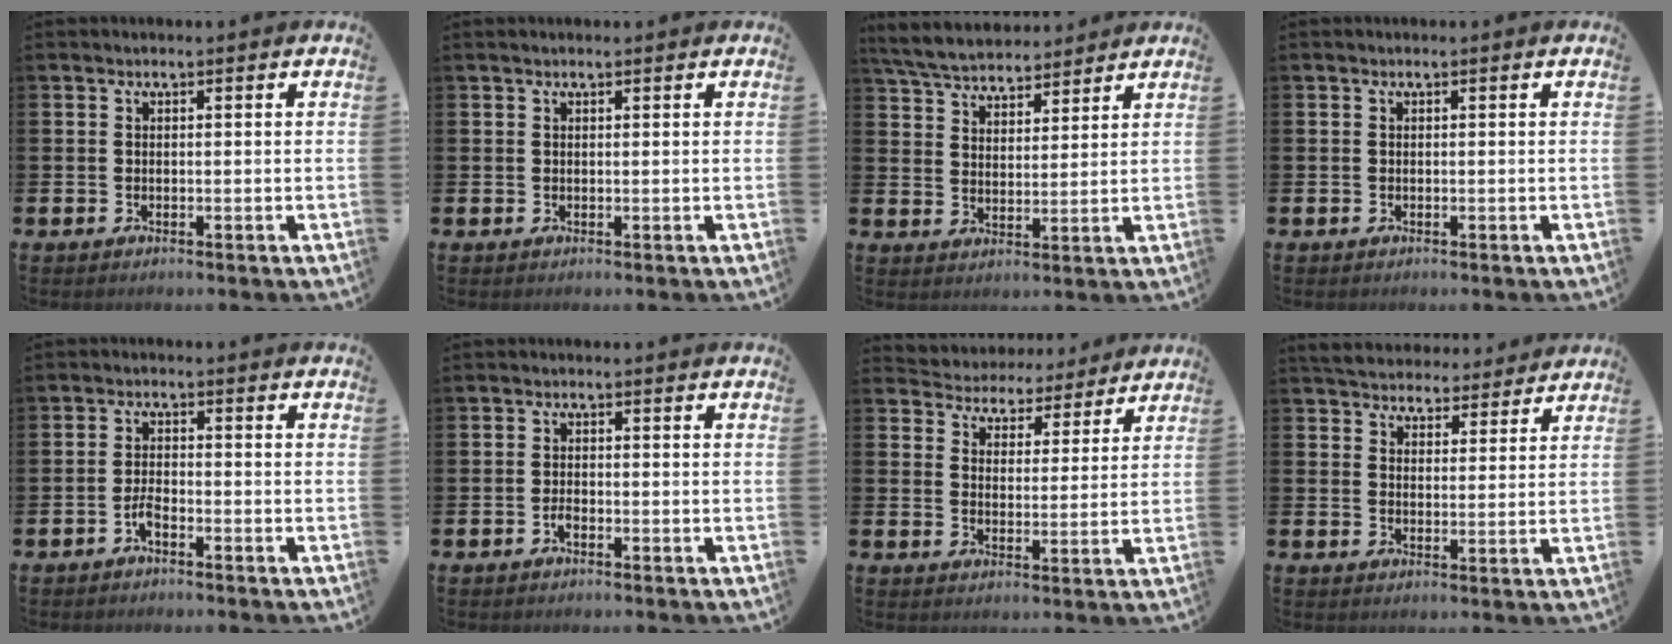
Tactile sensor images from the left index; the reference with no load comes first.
{"total": 0.6, "force": [0.5, 0.1, 0.3], "torque": [0.000, 0.001, 0.007]}
{"total": 5.9, "force": [5.7, 1.3, 0.8], "torque": [-0.040, -0.026, 0.103]}
{"total": 0.0}
{"total": 2.1, "force": [-1.4, 0.6, 1.4], "torque": [-0.032, 0.004, -0.027]}
{"total": 1.3, "force": [-0.8, 0.6, 0.9], "torque": [-0.021, 0.001, -0.015]}
{"total": 4.4, "force": [4.1, 1.5, -0.5], "torque": [-0.012, -0.039, 0.068]}
{"total": 5.2, "force": [5.1, 1.3, 0.1], "torque": [-0.020, -0.033, 0.091]}